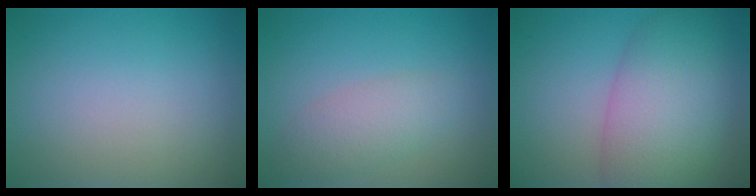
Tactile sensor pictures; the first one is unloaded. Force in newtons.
{"total": 3.0, "press": 3.0, "slide": 0.1}
{"total": 8.5, "press": 8.5, "slide": 0.3}